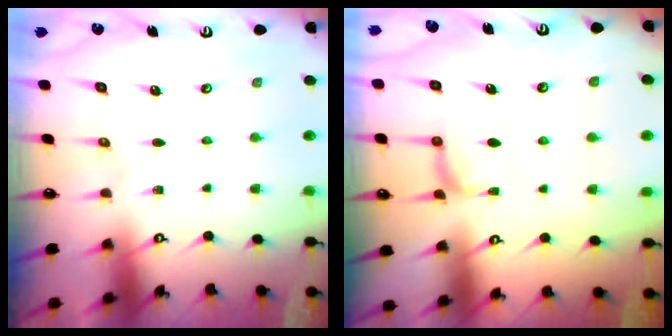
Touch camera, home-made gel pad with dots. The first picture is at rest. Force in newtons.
{"total": 2.9, "press": 2.7, "slide": 0.9}